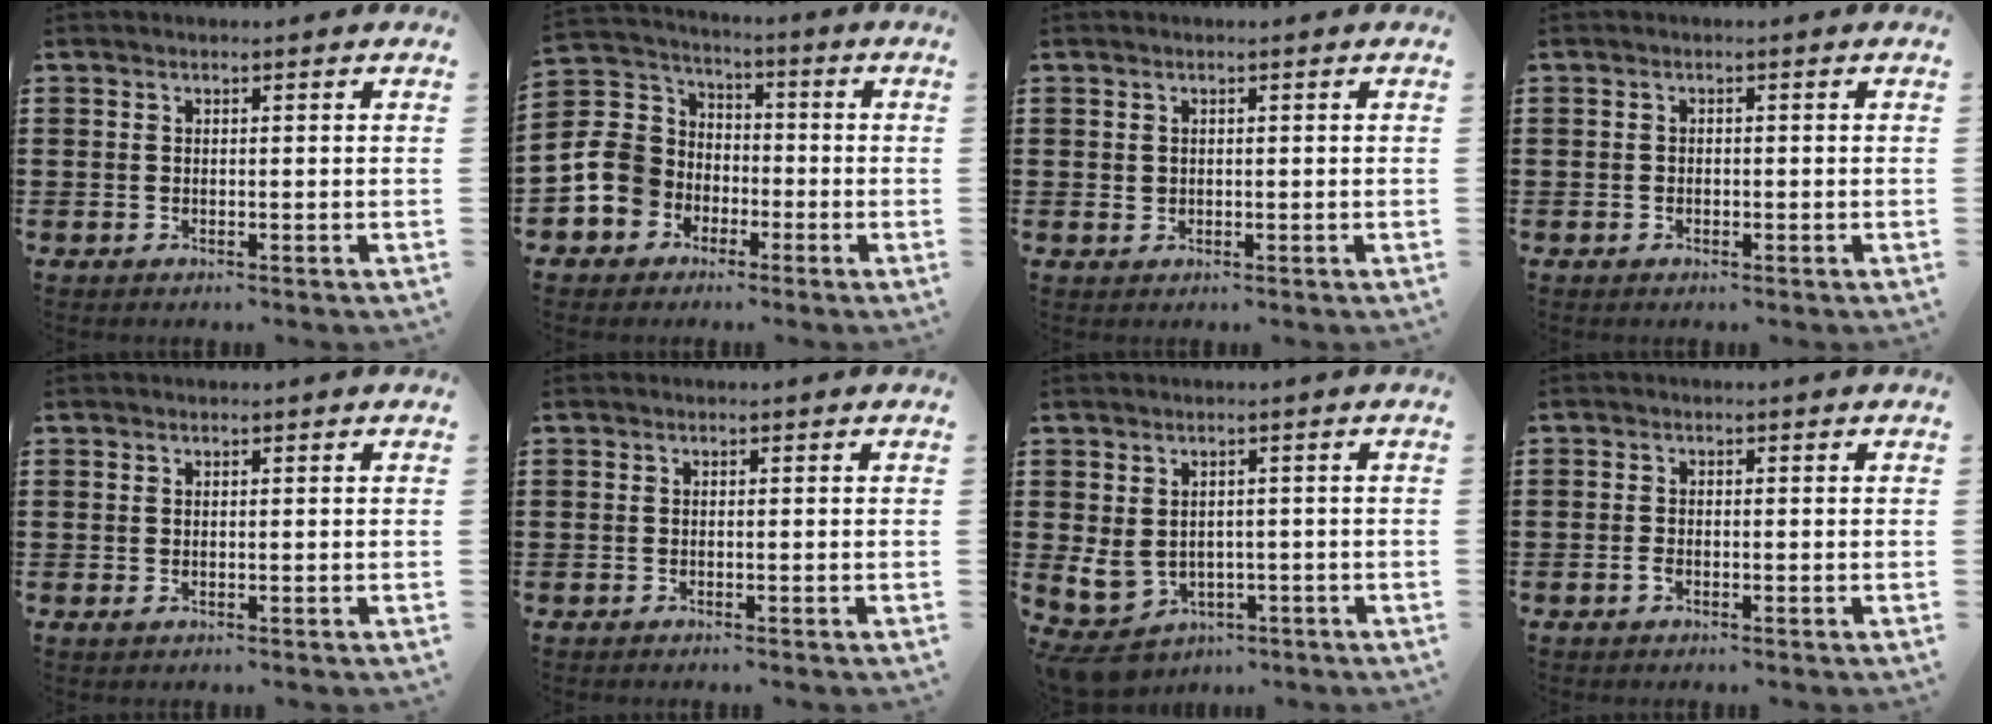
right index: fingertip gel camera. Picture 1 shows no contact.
{"total": 8.8, "force": [-2.9, 8.0, 2.4], "torque": [-0.104, 0.013, -0.061]}
{"total": 0.8, "force": [0.3, 0.7, 0.2], "torque": [-0.005, 0.003, 0.005]}
{"total": 0.8, "force": [-0.4, 0.6, 0.2], "torque": [-0.005, 0.002, -0.010]}
{"total": 0.0}
{"total": 0.0}
{"total": 4.3, "force": [-1.2, 3.4, 2.4], "torque": [-0.079, 0.000, -0.027]}
{"total": 0.9, "force": [-0.6, 0.5, 0.5], "torque": [-0.011, -0.003, -0.012]}